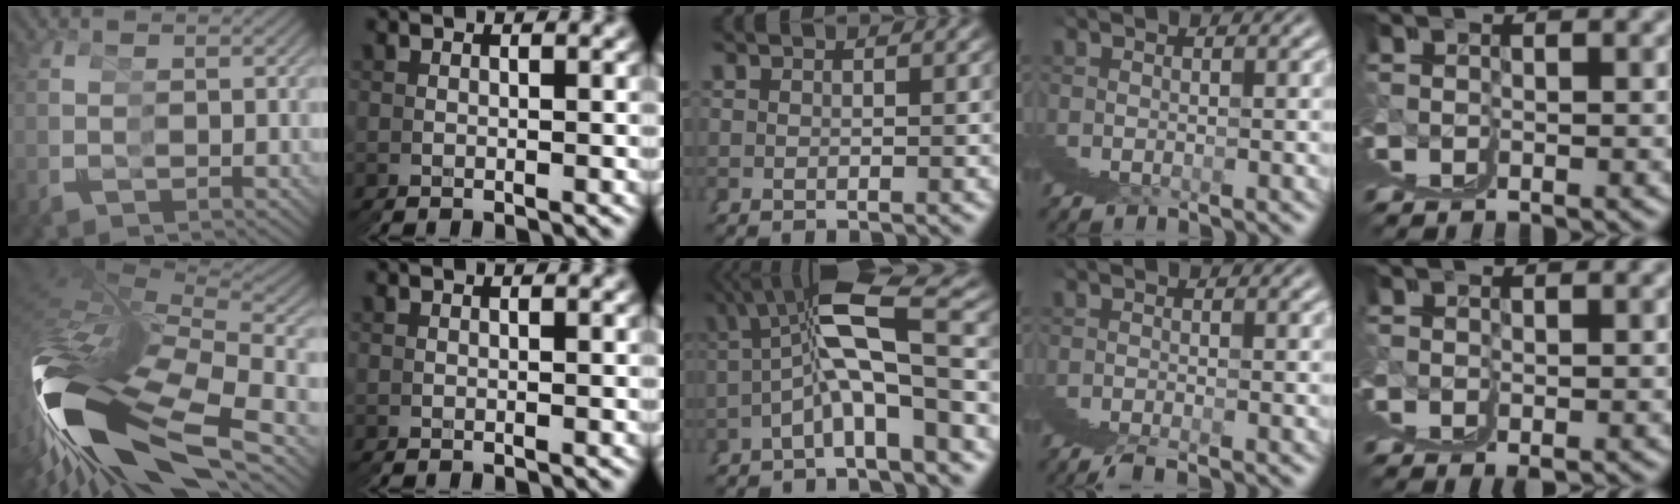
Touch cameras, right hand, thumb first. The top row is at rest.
{"thumb": {"total": 24.4, "force": [-3.9, 13.3, 20.0], "torque": [-0.408, -0.055, -0.040]}, "middle": {"total": 6.9, "force": [0.8, 1.5, 6.7], "torque": [-0.106, 0.007, 0.019]}, "ring": {"total": 1.2, "force": [0.5, -1.0, 0.6], "torque": [0.003, 0.020, 0.000]}, "little": {"total": 1.5, "force": [0.0, 1.2, 0.9], "torque": [-0.018, -0.003, 0.001]}}